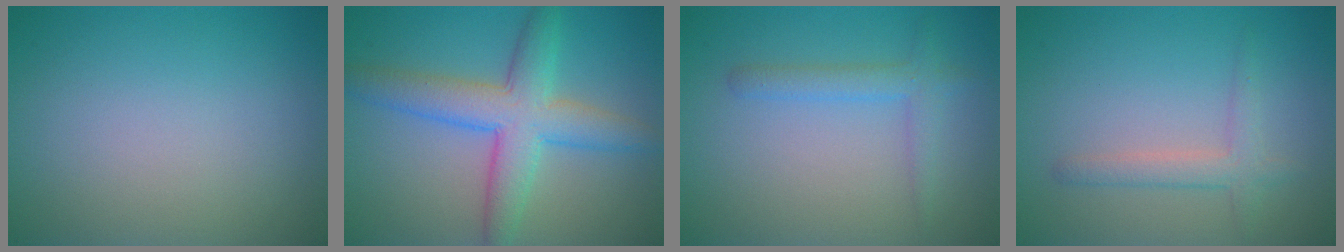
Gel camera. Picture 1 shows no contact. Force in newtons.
{"total": 6.3, "press": 6.3, "slide": 0.1}
{"total": 2.1, "press": 2.1, "slide": 0.2}
{"total": 2.1, "press": 2.1, "slide": 0.1}